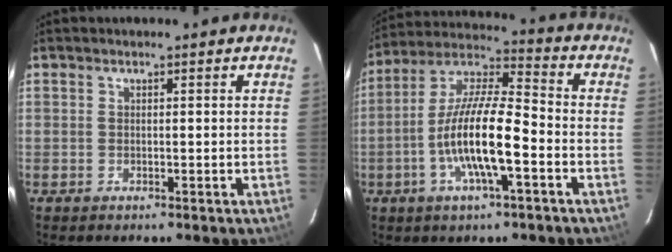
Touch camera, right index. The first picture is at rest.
{"total": 14.4, "force": [-4.6, 3.2, 13.2], "torque": [-0.262, -0.003, -0.094]}